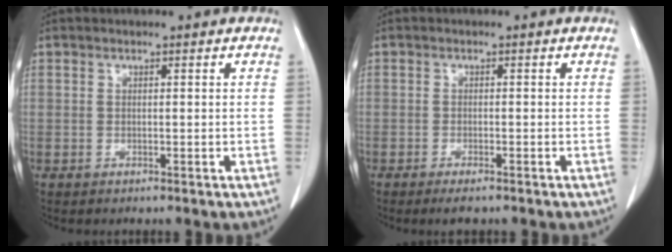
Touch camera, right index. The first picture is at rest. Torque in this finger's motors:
{"motor_torque": [0.16, -0.14, 0.06, 0.01]}